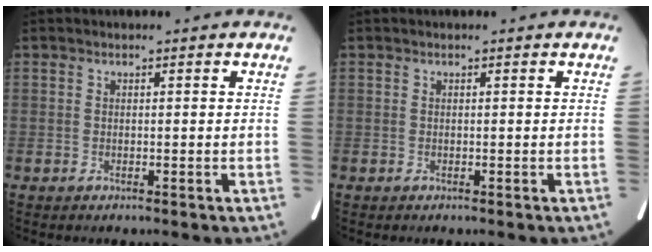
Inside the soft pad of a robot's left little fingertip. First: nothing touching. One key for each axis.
{"total": 0.0}